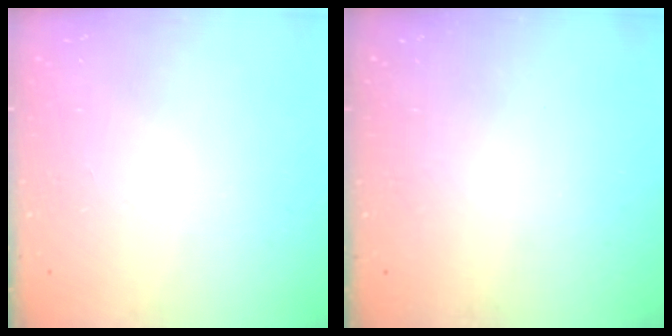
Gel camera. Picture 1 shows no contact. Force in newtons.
{"total": 0.0}